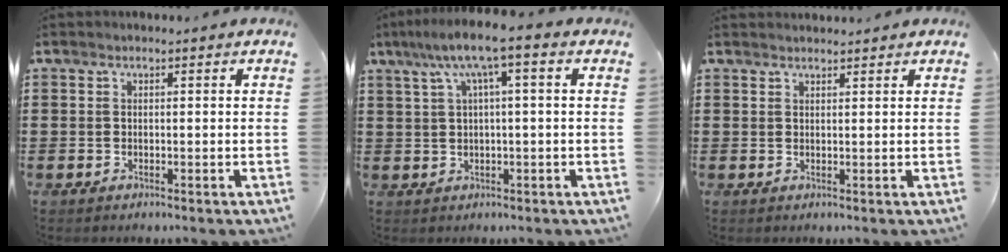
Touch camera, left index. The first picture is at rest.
{"total": 6.5, "force": [1.6, 0.6, 6.3], "torque": [-0.123, 0.007, 0.023]}
{"total": 1.2, "force": [1.2, 0.0, 0.1], "torque": [-0.003, -0.003, 0.024]}